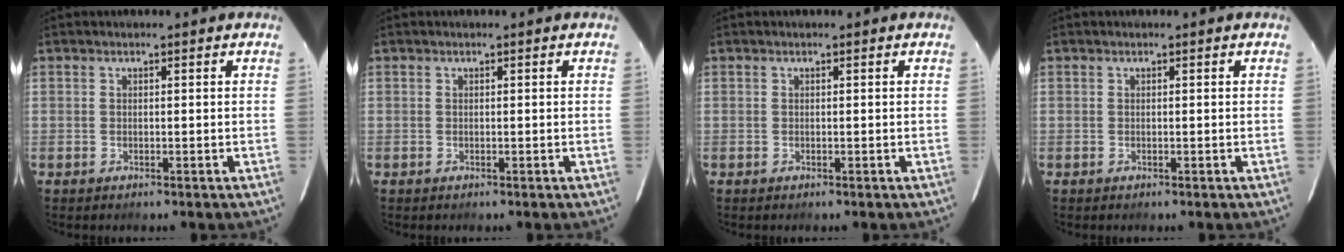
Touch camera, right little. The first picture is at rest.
{"total": 0.0}
{"total": 0.0}
{"total": 0.0}